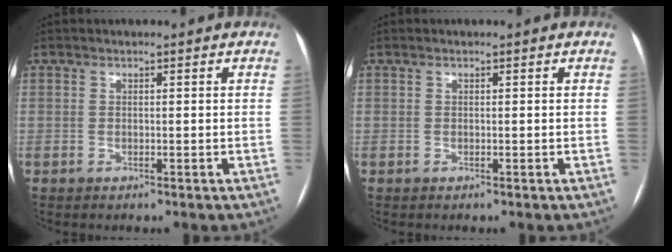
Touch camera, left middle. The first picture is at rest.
{"total": 0.0}